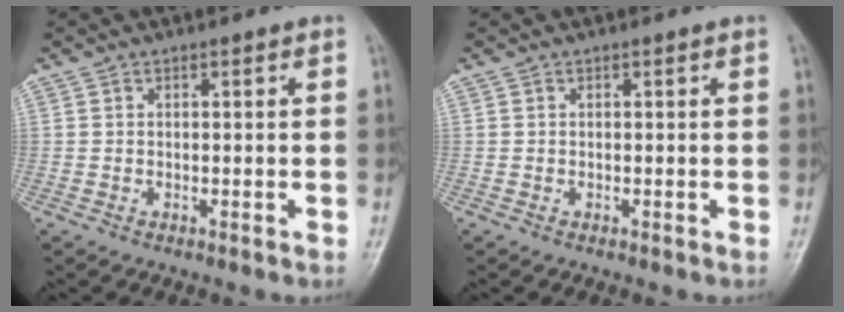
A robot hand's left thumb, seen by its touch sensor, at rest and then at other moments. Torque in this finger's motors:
{"motor_torque": [0.04, -0.04, -0.14, -0.10, 0.00]}